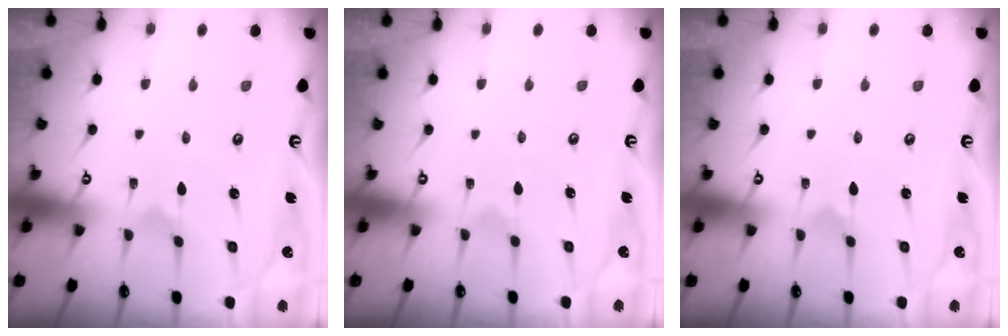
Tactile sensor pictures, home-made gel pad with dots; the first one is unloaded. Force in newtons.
{"total": 1.9, "press": 1.8, "slide": 0.3}
{"total": 0.7, "press": 0.7, "slide": 0.0}